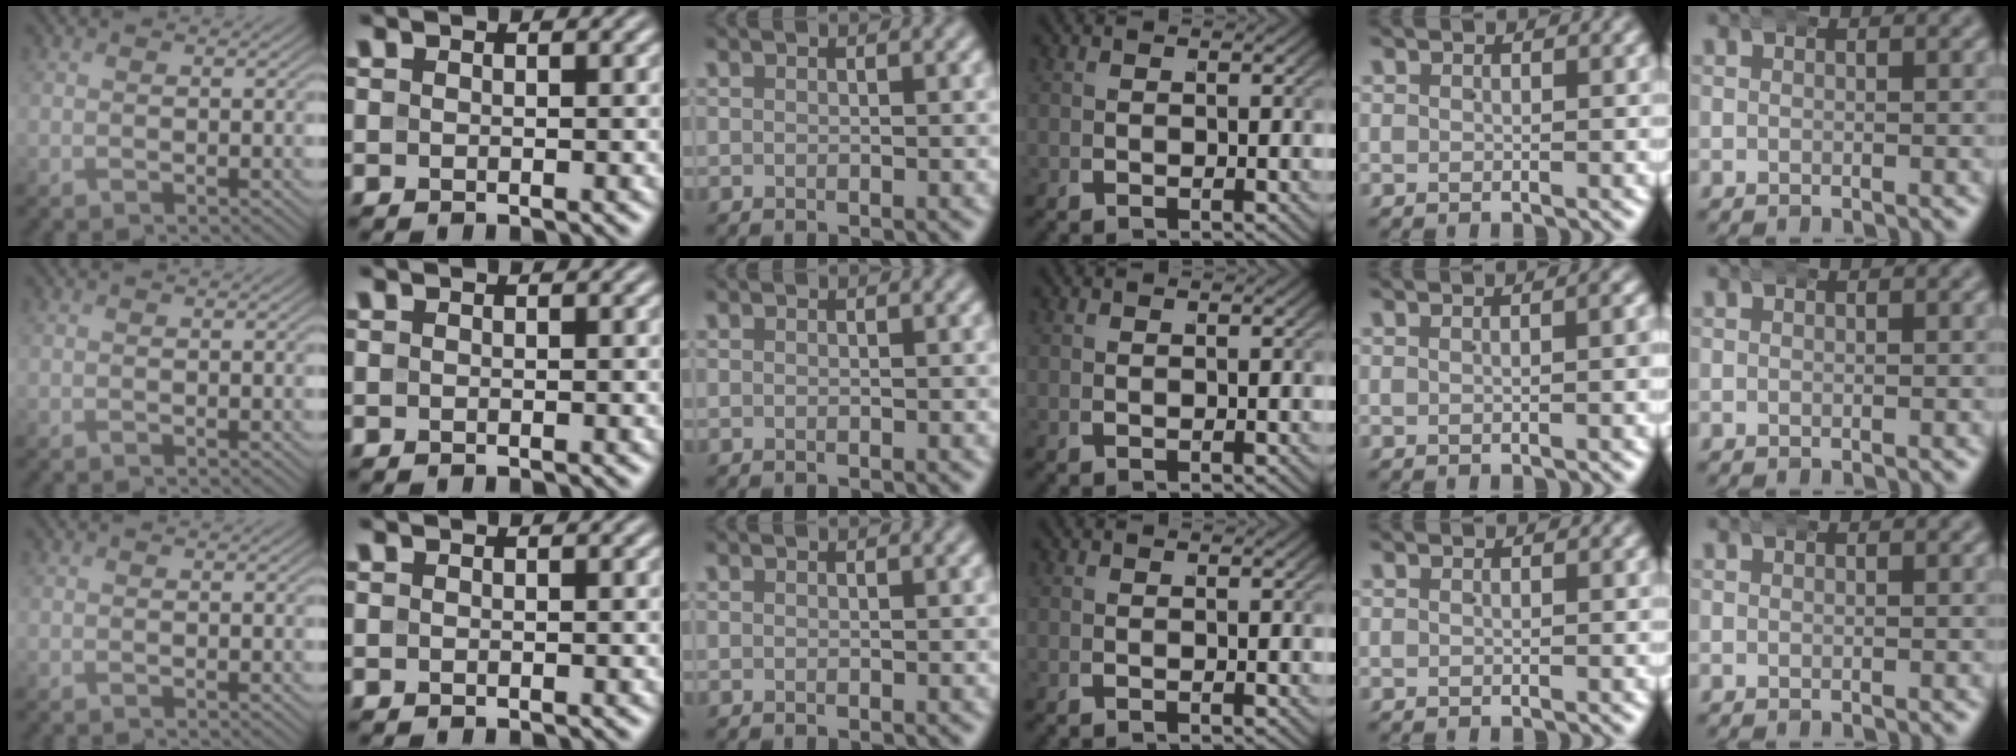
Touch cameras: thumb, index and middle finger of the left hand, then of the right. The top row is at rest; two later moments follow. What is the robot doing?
{"motion": "wrap", "object": "aluminum foil"}